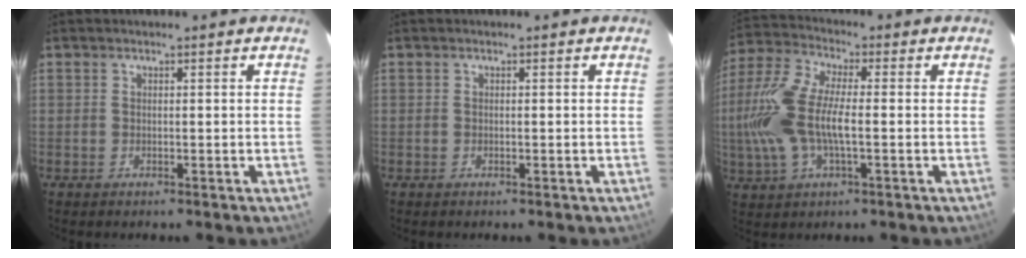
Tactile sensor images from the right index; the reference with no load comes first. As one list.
[{"total": 0.0}, {"total": 14.4, "force": [-1.4, 5.7, 13.1], "torque": [-0.289, 0.006, -0.032]}]